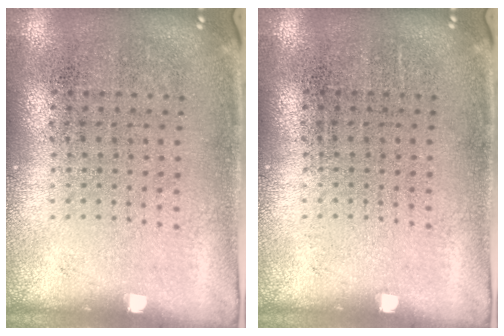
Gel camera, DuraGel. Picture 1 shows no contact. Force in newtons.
{"total": 0.0}